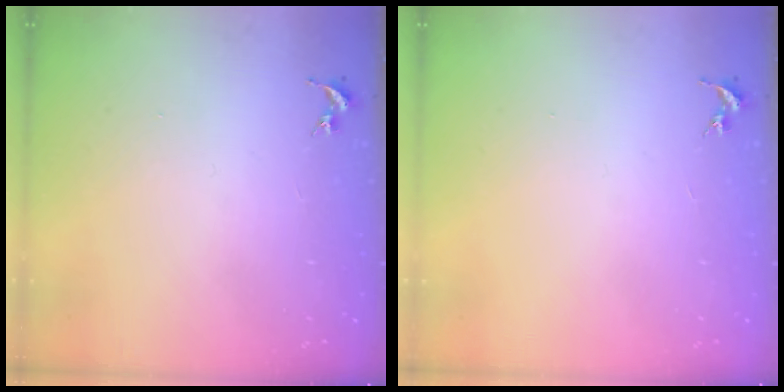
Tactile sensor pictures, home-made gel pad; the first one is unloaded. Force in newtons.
{"total": 0.0}